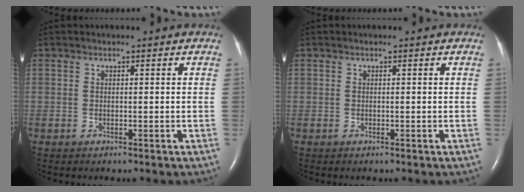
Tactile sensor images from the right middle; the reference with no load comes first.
{"total": 0.0}